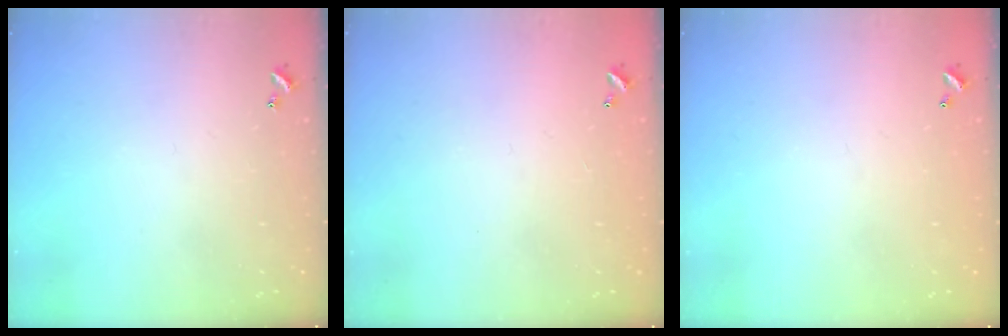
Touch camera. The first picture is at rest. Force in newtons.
{"total": 2.8, "press": 2.8, "slide": 0.1}
{"total": 2.8, "press": 2.8, "slide": 0.1}